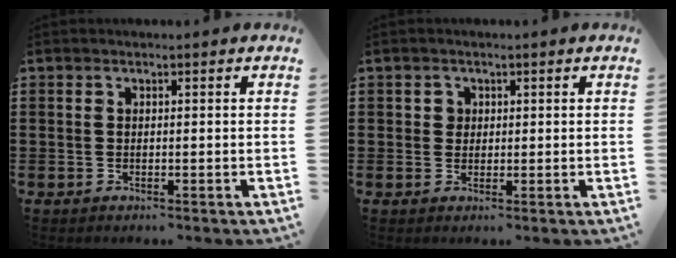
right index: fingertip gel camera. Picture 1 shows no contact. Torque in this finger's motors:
{"motor_torque": [0.02, 0.27, -0.01, -0.01]}